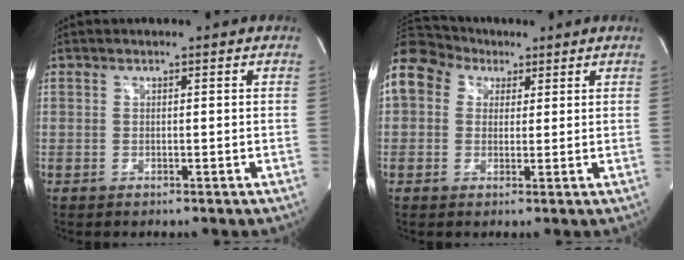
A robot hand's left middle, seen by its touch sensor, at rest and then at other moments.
{"total": 15.7, "force": [7.7, 12.0, 6.5], "torque": [-0.197, 0.092, 0.150]}